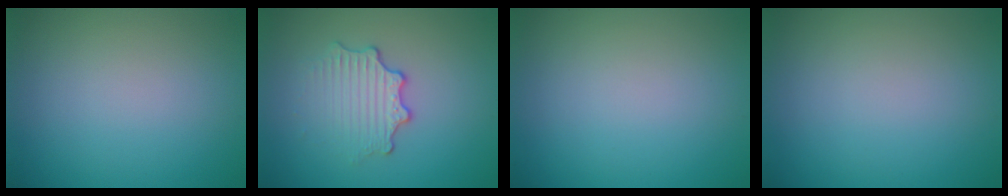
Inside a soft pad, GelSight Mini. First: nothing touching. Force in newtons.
{"total": 3.2, "press": 2.5, "slide": 1.9}
{"total": 0.0}
{"total": 0.0}